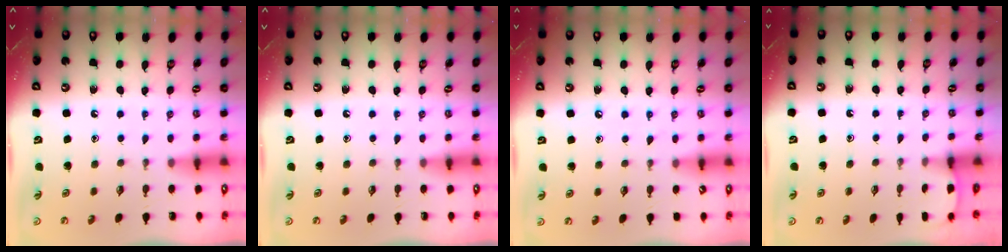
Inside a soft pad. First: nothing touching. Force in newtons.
{"total": 0.0}
{"total": 5.5, "press": 5.5, "slide": 0.7}
{"total": 0.9, "press": 0.9, "slide": 0.1}